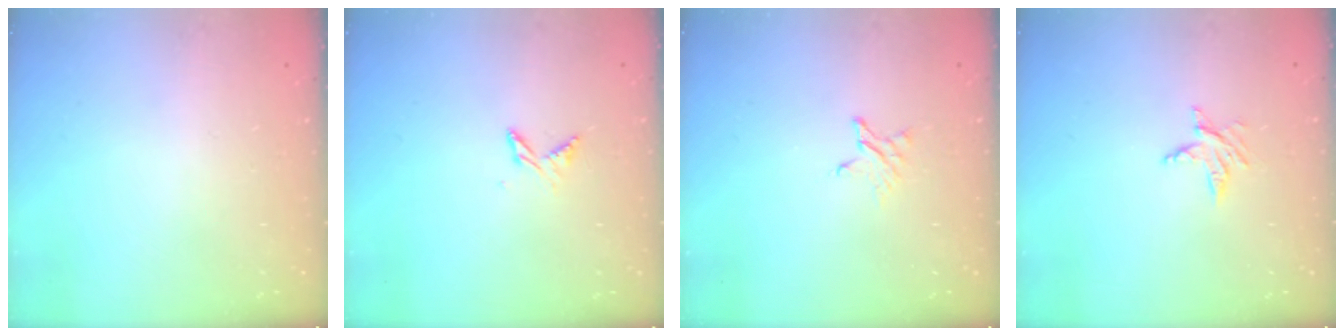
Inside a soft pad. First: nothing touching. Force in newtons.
{"total": 4.7, "press": 4.6, "slide": 0.6}
{"total": 2.3, "press": 2.3, "slide": 0.2}
{"total": 3.4, "press": 3.3, "slide": 0.4}